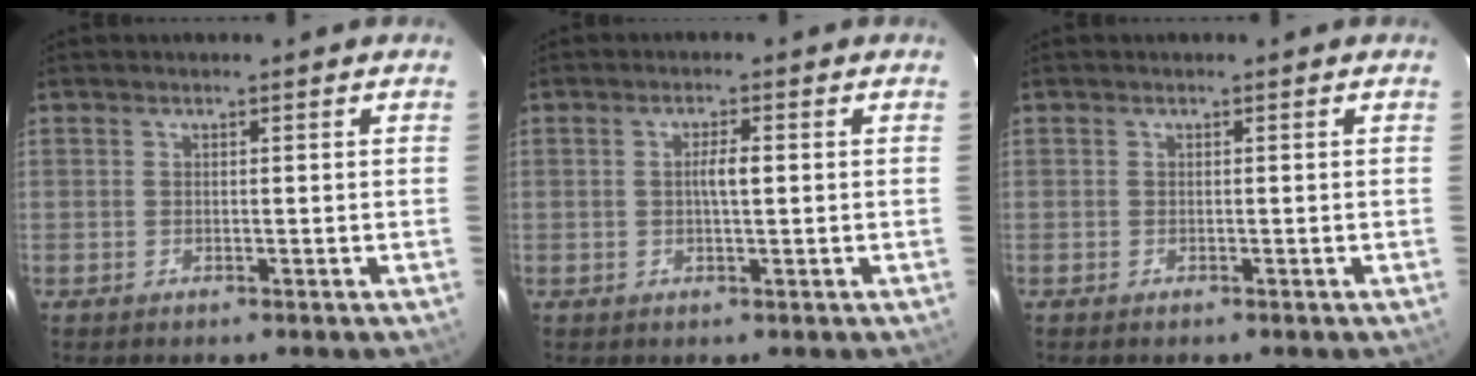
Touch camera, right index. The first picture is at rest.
{"total": 2.5, "force": [0.1, 0.3, 2.5], "torque": [-0.047, 0.002, 0.001]}
{"total": 0.0}